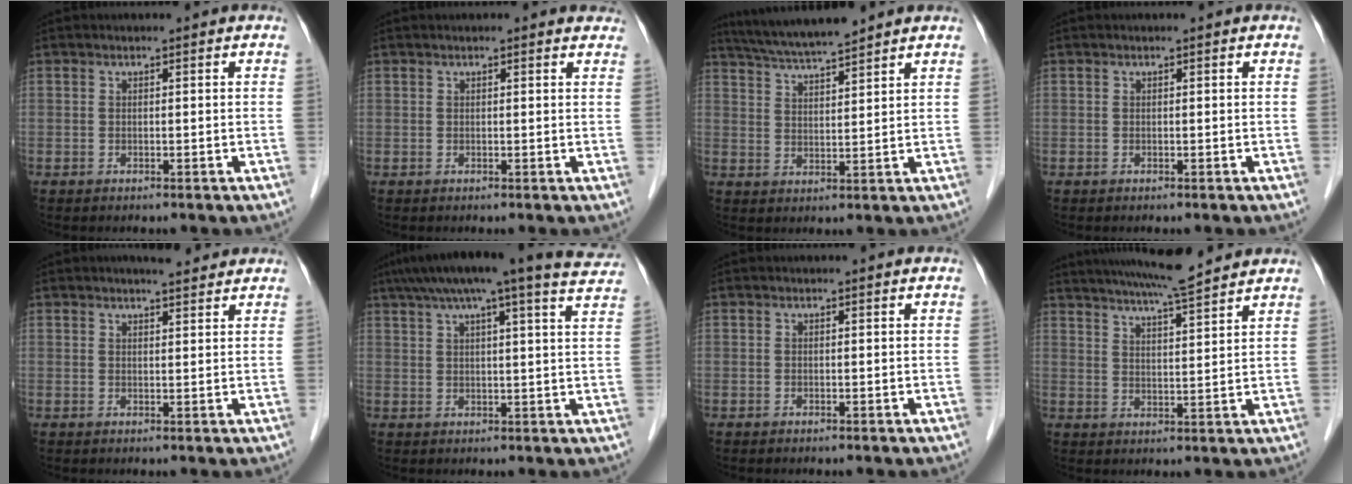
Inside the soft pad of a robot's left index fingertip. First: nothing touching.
{"total": 3.5, "force": [3.1, 0.7, 1.4], "torque": [-0.014, 0.017, 0.025]}
{"total": 9.0, "force": [8.1, -0.2, 3.9], "torque": [-0.071, 0.021, 0.140]}
{"total": 0.0}
{"total": 4.2, "force": [3.6, 0.9, 1.8], "torque": [-0.026, 0.013, 0.049]}
{"total": 20.2, "force": [17.1, 0.7, 10.6], "torque": [-0.168, 0.015, 0.212]}
{"total": 0.0}
{"total": 10.6, "force": [9.5, 0.0, 4.7], "torque": [-0.083, 0.016, 0.143]}